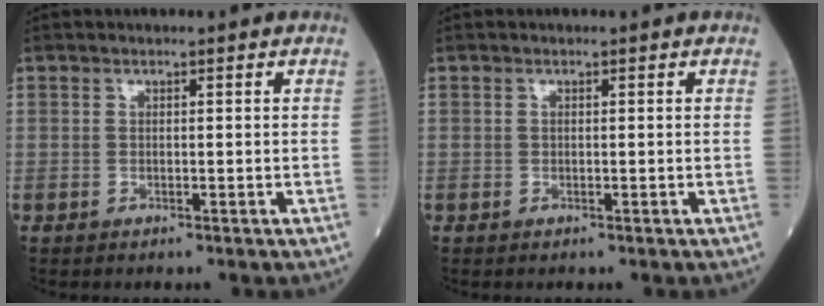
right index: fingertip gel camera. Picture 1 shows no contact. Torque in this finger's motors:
{"motor_torque": [0.15, 0.04, 0.07, 0.01]}